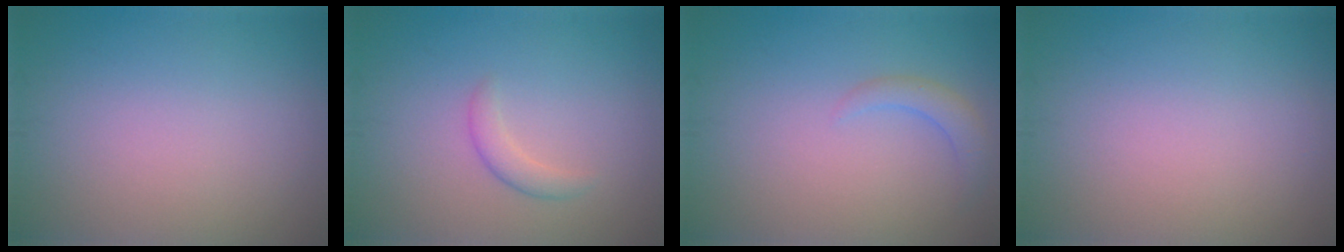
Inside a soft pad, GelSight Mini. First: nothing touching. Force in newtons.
{"total": 1.5, "press": 1.5, "slide": 0.0}
{"total": 1.8, "press": 1.8, "slide": 0.3}
{"total": 0.0}